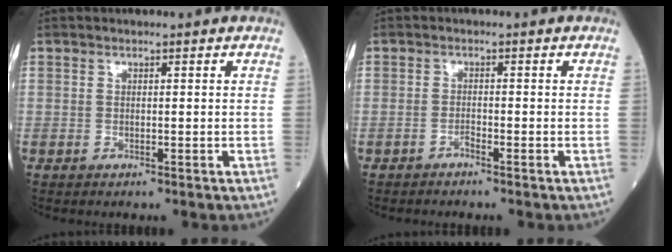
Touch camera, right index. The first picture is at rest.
{"total": 0.9, "force": [-0.8, 0.1, 0.5], "torque": [-0.011, 0.001, -0.015]}